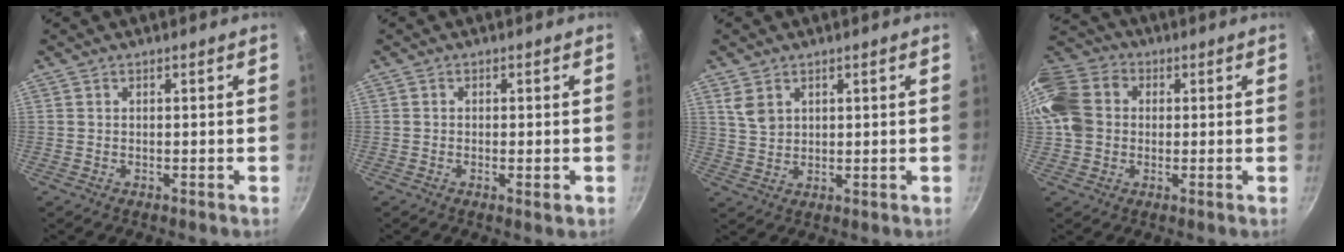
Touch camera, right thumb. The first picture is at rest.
{"total": 2.0, "force": [-0.6, 0.5, 1.8], "torque": [-0.035, -0.002, -0.013]}
{"total": 4.5, "force": [2.2, 3.1, 2.4], "torque": [-0.036, -0.005, 0.051]}
{"total": 15.8, "force": [1.6, 13.1, 8.7], "torque": [-0.183, 0.032, 0.016]}